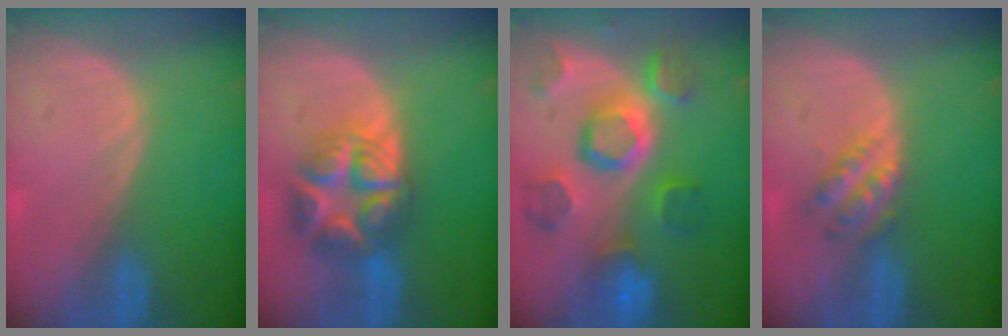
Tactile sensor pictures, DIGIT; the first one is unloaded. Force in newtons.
{"total": 8.9, "press": 8.9, "slide": 0.5}
{"total": 11.4, "press": 10.1, "slide": 5.2}
{"total": 4.7, "press": 4.1, "slide": 2.2}